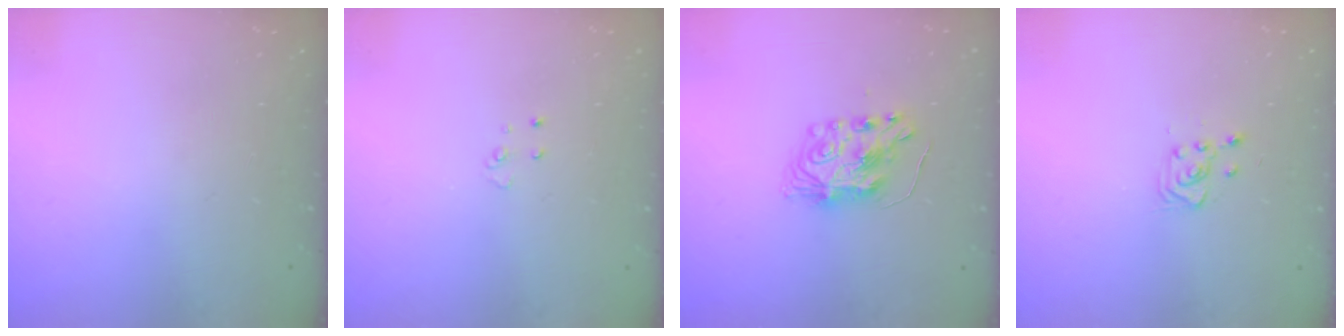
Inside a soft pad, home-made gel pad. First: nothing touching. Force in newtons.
{"total": 2.9, "press": 2.9, "slide": 0.2}
{"total": 8.1, "press": 8.1, "slide": 0.5}
{"total": 2.8, "press": 2.7, "slide": 0.7}